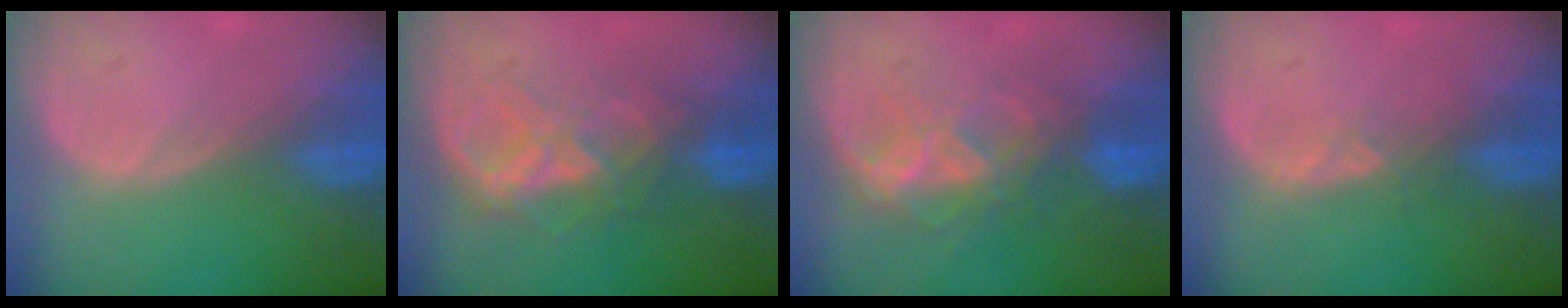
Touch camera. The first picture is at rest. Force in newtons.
{"total": 6.4, "press": 6.4, "slide": 0.7}
{"total": 6.8, "press": 6.6, "slide": 1.6}
{"total": 1.6, "press": 1.5, "slide": 0.7}